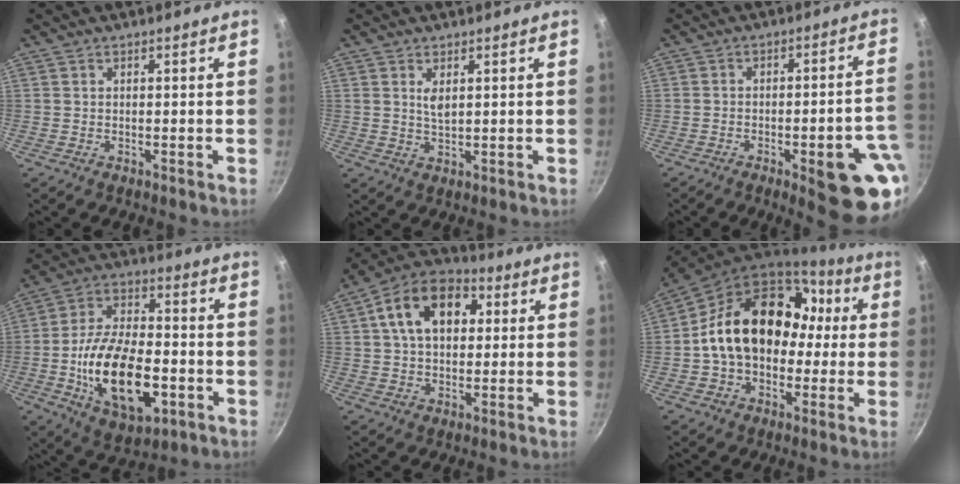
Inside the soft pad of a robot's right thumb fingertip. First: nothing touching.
{"total": 2.8, "force": [1.1, 1.3, 2.3], "torque": [-0.041, -0.008, 0.022]}
{"total": 15.9, "force": [-6.2, 4.3, 14.0], "torque": [-0.131, 0.036, -0.075]}
{"total": 20.7, "force": [-5.0, 10.9, 16.9], "torque": [-0.286, 0.020, -0.083]}
{"total": 15.1, "force": [3.9, 10.2, 10.5], "torque": [-0.147, 0.020, 0.047]}
{"total": 22.3, "force": [1.8, 16.2, 15.2], "torque": [-0.228, 0.055, 0.031]}